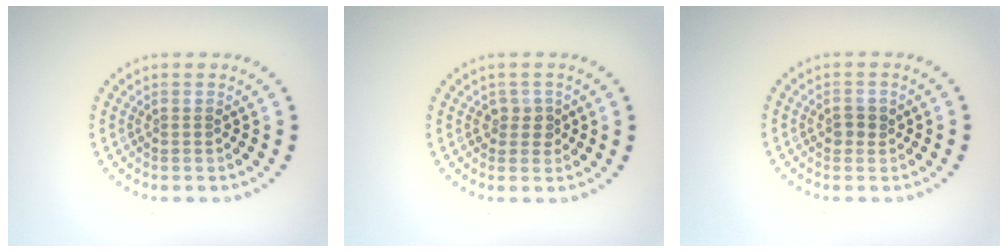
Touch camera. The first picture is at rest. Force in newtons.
{"total": 1.6, "press": 1.3, "slide": 0.9}
{"total": 1.3, "press": 1.3, "slide": 0.4}